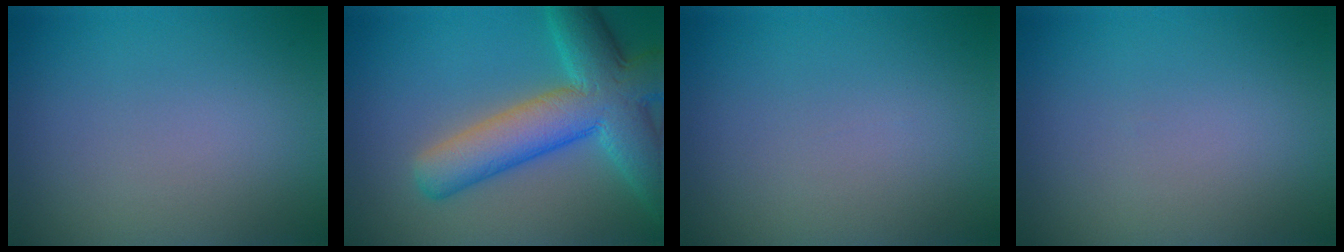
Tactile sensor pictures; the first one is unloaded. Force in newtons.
{"total": 9.4, "press": 9.4, "slide": 0.4}
{"total": 0.0}
{"total": 0.0}